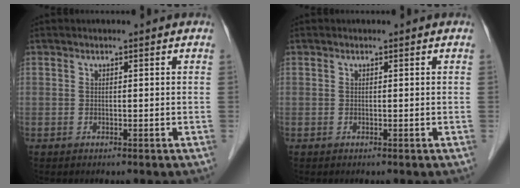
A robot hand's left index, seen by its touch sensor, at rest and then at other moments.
{"total": 0.0}